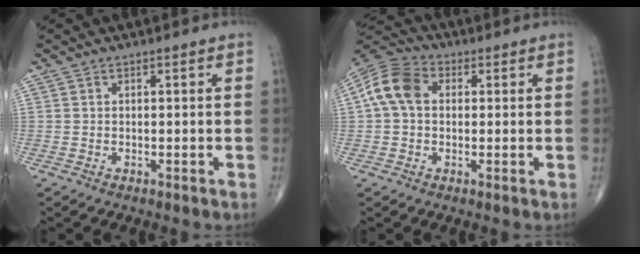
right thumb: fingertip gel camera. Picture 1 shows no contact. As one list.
[{"total": 9.2, "force": [1.3, 6.7, 6.2], "torque": [-0.121, 0.028, 0.014]}]